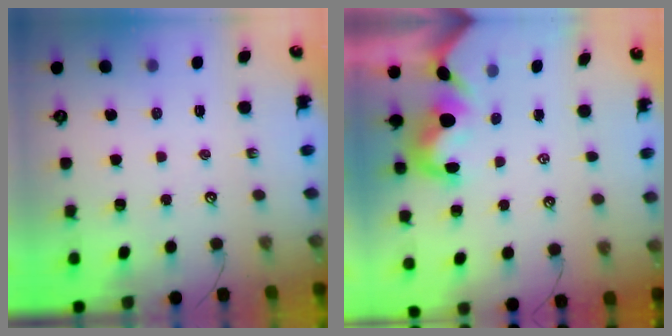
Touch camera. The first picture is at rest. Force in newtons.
{"total": 1.7, "press": 1.4, "slide": 1.0}